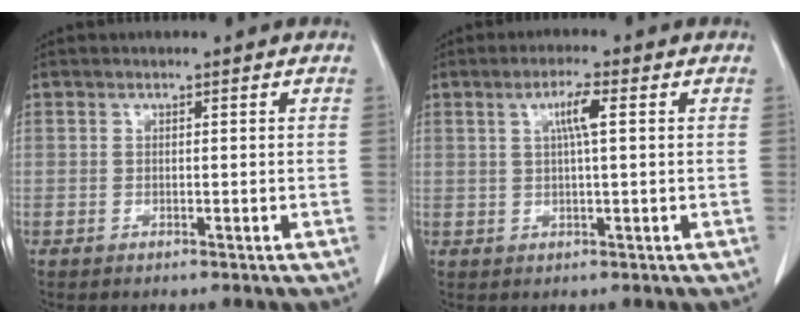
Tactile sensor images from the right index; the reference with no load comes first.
{"total": 3.7, "force": [1.1, 0.3, 3.5], "torque": [-0.066, 0.005, 0.019]}